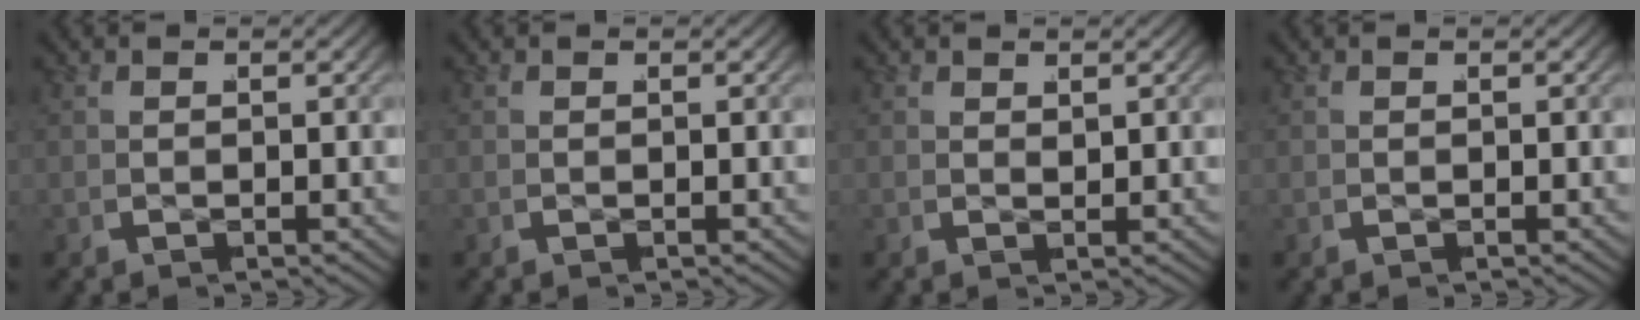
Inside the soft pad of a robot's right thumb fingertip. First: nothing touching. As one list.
[{"total": 0.0}, {"total": 0.8, "force": [0.7, -0.3, -0.2], "torque": [0.010, 0.002, 0.015]}, {"total": 0.0}]